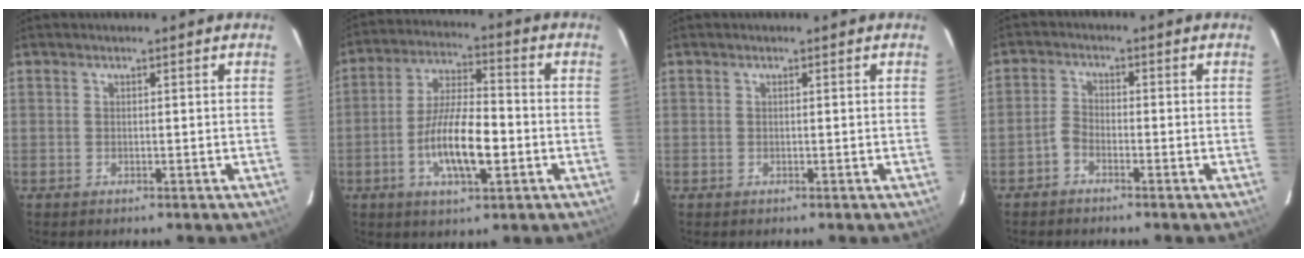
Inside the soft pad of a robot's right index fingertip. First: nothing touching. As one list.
[{"total": 11.7, "force": [-3.3, 3.6, 10.6], "torque": [-0.207, -0.001, -0.060]}, {"total": 0.0}, {"total": 2.3, "force": [-1.8, 1.1, 0.9], "torque": [-0.024, 0.006, -0.039]}]